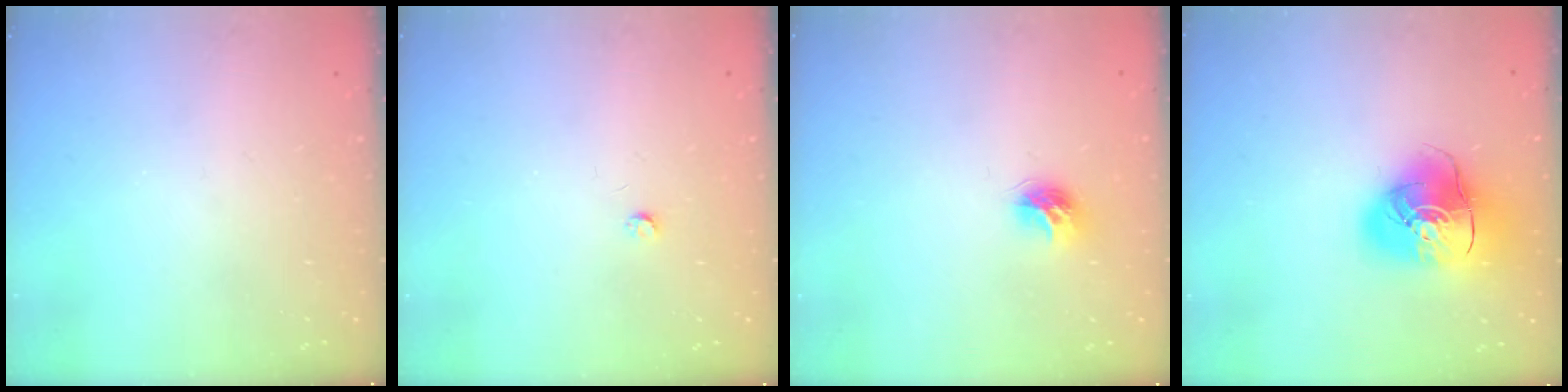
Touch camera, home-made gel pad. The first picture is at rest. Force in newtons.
{"total": 2.5, "press": 2.5, "slide": 0.4}
{"total": 7.8, "press": 7.8, "slide": 0.4}
{"total": 15.4, "press": 15.2, "slide": 2.3}